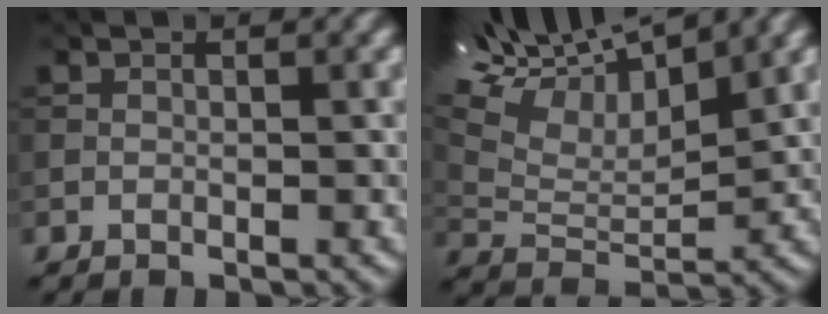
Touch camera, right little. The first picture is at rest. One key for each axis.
{"total": 11.1, "fx": 8.5, "fy": 3.5, "fz": 6.1, "tx": -0.132, "ty": 0.023, "tz": 0.134}